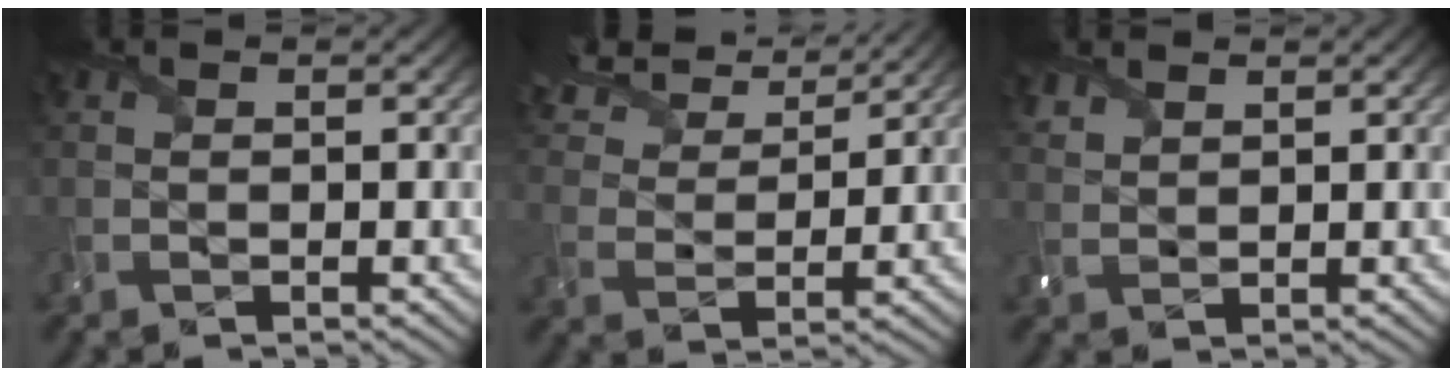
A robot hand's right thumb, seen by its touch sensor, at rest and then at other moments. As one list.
[{"total": 10.4, "force": [8.6, 3.1, 4.9], "torque": [-0.138, 0.026, 0.148]}, {"total": 2.4, "force": [2.0, 1.0, 0.9], "torque": [-0.030, 0.003, 0.047]}]